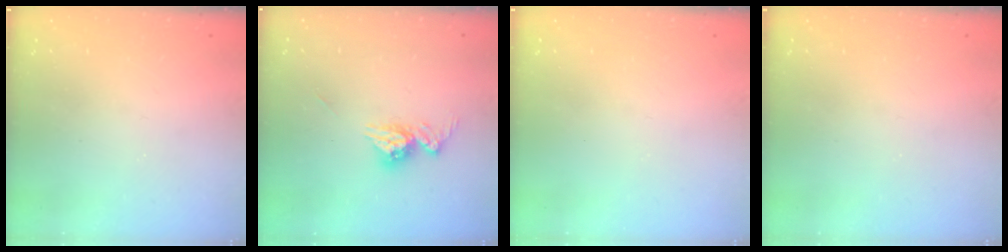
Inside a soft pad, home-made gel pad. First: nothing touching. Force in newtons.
{"total": 9.4, "press": 9.4, "slide": 0.8}
{"total": 0.0}
{"total": 0.0}